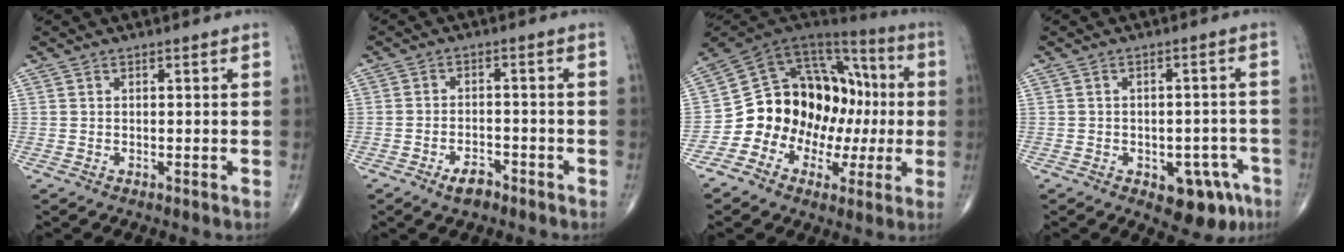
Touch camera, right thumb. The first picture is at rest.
{"total": 4.1, "force": [-2.8, 2.0, 2.2], "torque": [-0.035, 0.016, -0.046]}
{"total": 19.8, "force": [-2.0, 15.5, 12.2], "torque": [-0.133, 0.075, -0.025]}
{"total": 9.4, "force": [-4.8, 5.4, 6.1], "torque": [-0.040, 0.028, -0.055]}